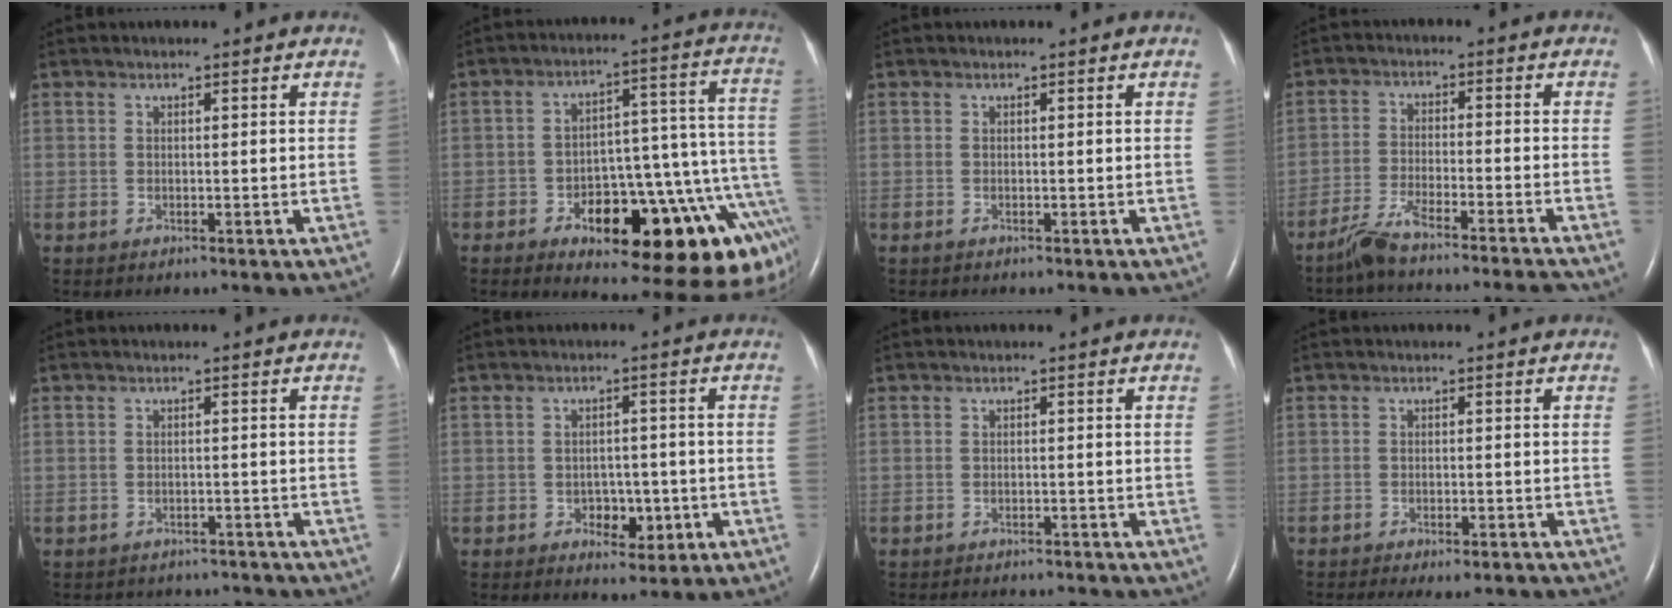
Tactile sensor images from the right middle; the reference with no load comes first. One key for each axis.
{"total": 24.0, "fx": -11.1, "fy": 7.4, "fz": 19.9, "tx": -0.157, "ty": 0.055, "tz": -0.142}
{"total": 0.0}
{"total": 9.7, "fx": -8.6, "fy": -1.2, "fz": 4.3, "tx": -0.066, "ty": -0.014, "tz": -0.144}
{"total": 6.3, "fx": -6.0, "fy": 1.9, "fz": 0.1, "tx": -0.002, "ty": 0.008, "tz": -0.069}
{"total": 4.1, "fx": -1.7, "fy": 2.6, "fz": 2.7, "tx": -0.034, "ty": 0.013, "tz": -0.015}
{"total": 6.0, "fx": -5.8, "fy": 0.7, "fz": 1.1, "tx": -0.010, "ty": -0.005, "tz": -0.073}
{"total": 10.6, "fx": -9.3, "fy": 2.3, "fz": 4.5, "tx": -0.066, "ty": -0.011, "tz": -0.116}